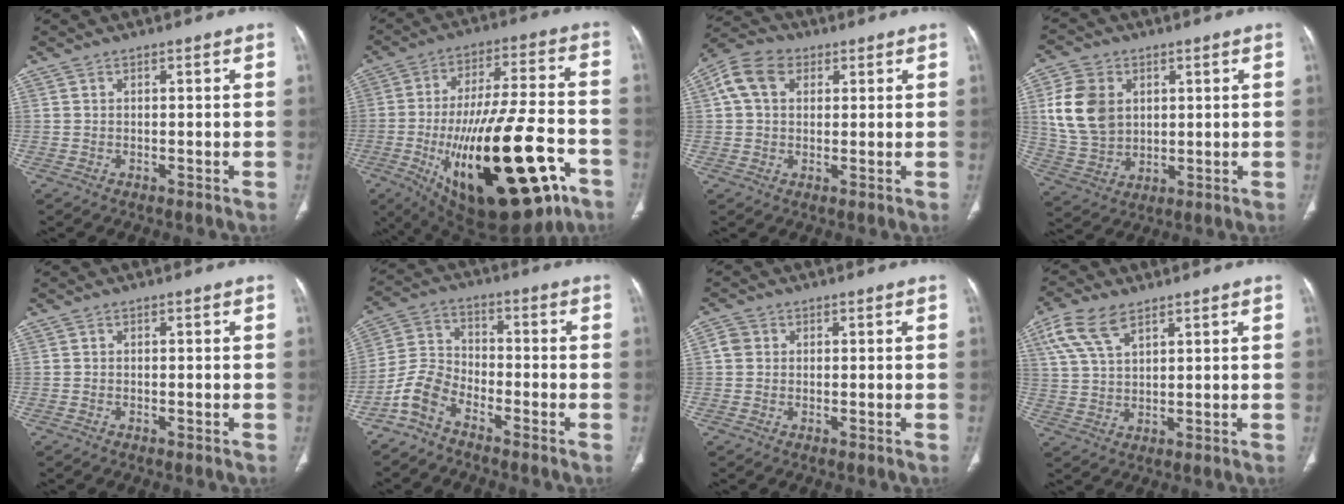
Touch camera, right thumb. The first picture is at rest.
{"total": 30.9, "force": [-11.8, 11.8, 26.1], "torque": [-0.406, 0.031, -0.164]}
{"total": 8.3, "force": [2.5, 6.0, 5.0], "torque": [-0.093, 0.017, 0.040]}
{"total": 12.2, "force": [2.9, 9.2, 7.4], "torque": [-0.126, -0.009, 0.063]}
{"total": 0.0}
{"total": 6.9, "force": [-5.1, 3.2, 3.3], "torque": [-0.075, 0.038, -0.116]}
{"total": 2.4, "force": [0.3, 2.2, 0.9], "torque": [-0.010, 0.006, 0.004]}
{"total": 8.5, "force": [4.8, 4.1, 5.7], "torque": [-0.123, -0.001, 0.100]}